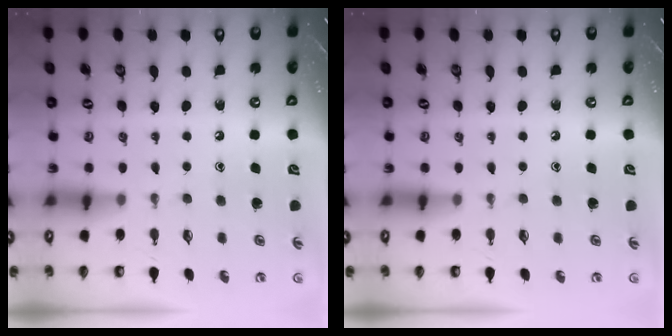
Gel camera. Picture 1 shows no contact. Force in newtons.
{"total": 0.0}